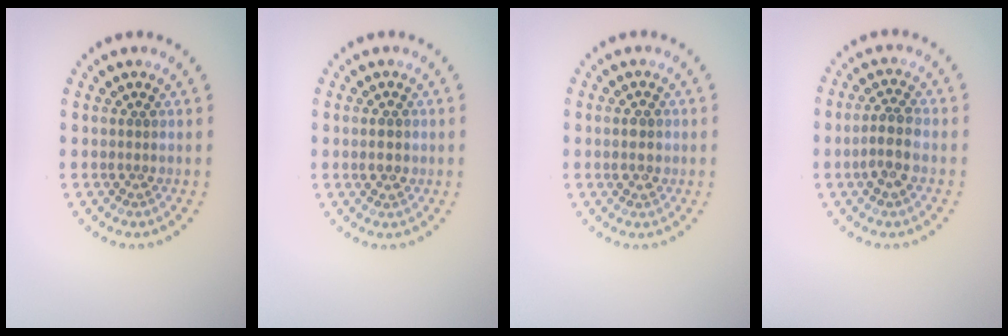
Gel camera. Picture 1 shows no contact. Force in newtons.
{"total": 2.1, "press": 2.1, "slide": 0.1}
{"total": 2.1, "press": 2.1, "slide": 0.2}
{"total": 2.7, "press": 2.6, "slide": 0.7}